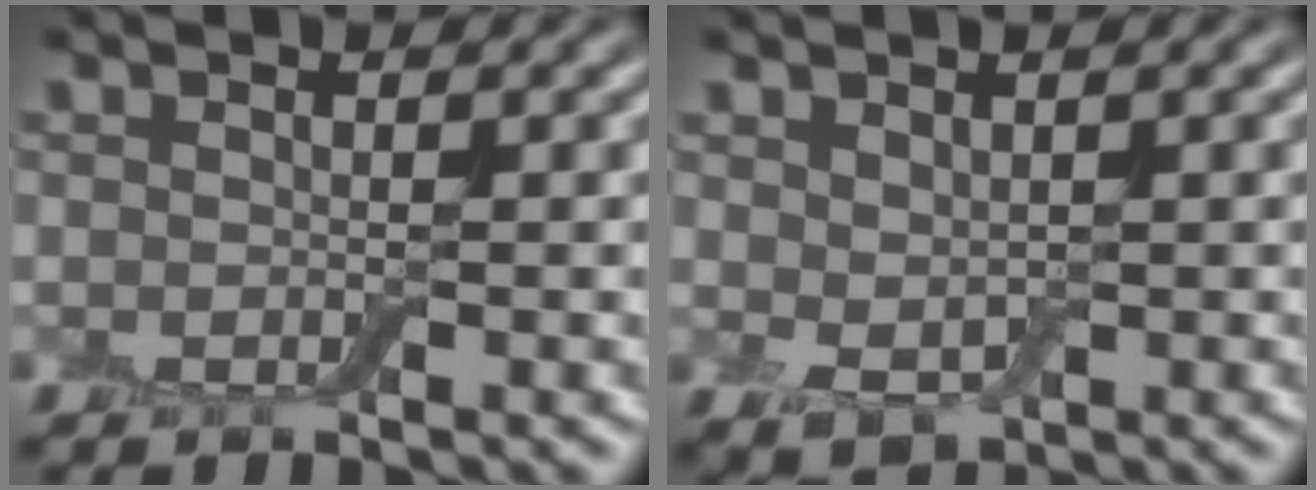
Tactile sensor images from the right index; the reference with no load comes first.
{"total": 2.0, "force": [0.7, 1.4, 1.3], "torque": [-0.029, -0.004, 0.019]}